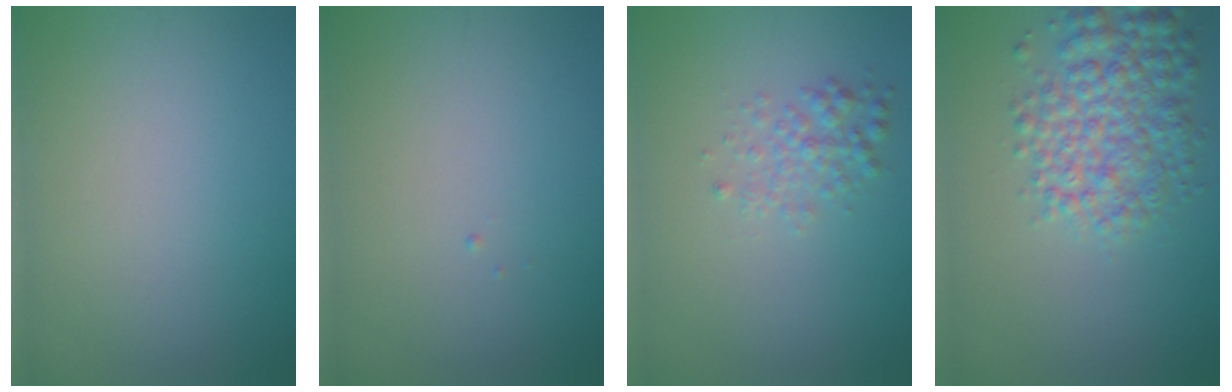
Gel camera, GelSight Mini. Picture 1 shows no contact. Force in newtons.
{"total": 0.0}
{"total": 1.9, "press": 1.9, "slide": 0.0}
{"total": 5.8, "press": 5.8, "slide": 0.1}